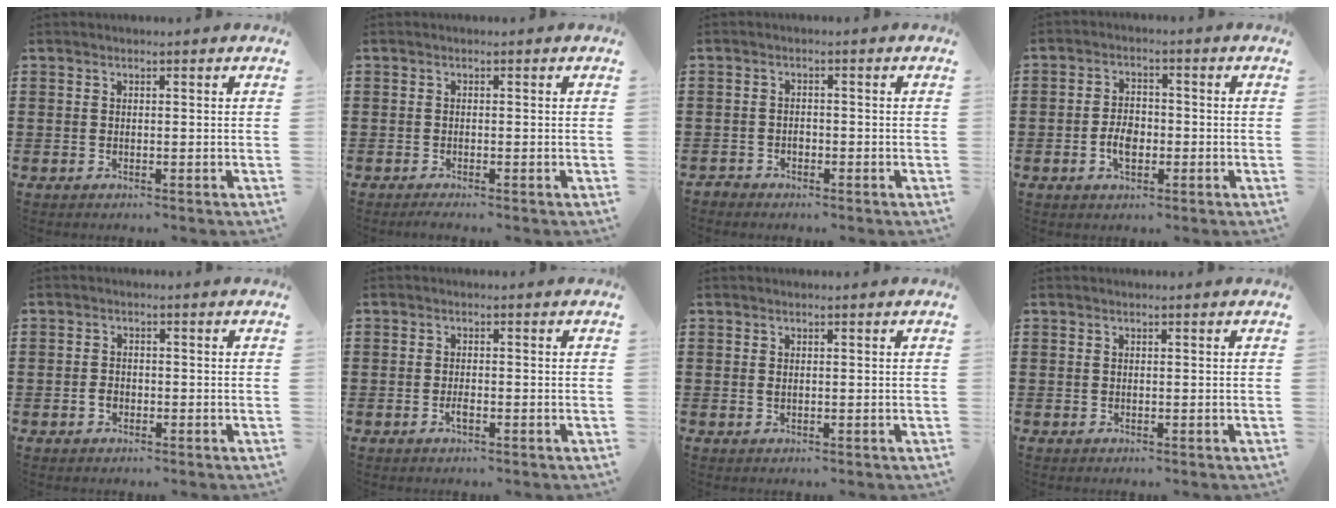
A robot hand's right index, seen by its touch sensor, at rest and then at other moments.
{"total": 0.8, "force": [-0.7, -0.1, 0.4], "torque": [-0.008, -0.004, -0.013]}
{"total": 1.5, "force": [-1.2, 0.9, 0.3], "torque": [-0.012, 0.001, -0.025]}
{"total": 4.1, "force": [-1.2, 2.5, 3.0], "torque": [-0.065, 0.002, -0.024]}
{"total": 1.5, "force": [-0.7, 1.1, 0.8], "torque": [-0.017, 0.000, -0.013]}
{"total": 1.6, "force": [-0.8, 0.5, 1.3], "torque": [-0.026, -0.003, -0.013]}
{"total": 0.5, "force": [0.0, 0.2, 0.5], "torque": [-0.011, -0.002, 0.001]}
{"total": 0.0}